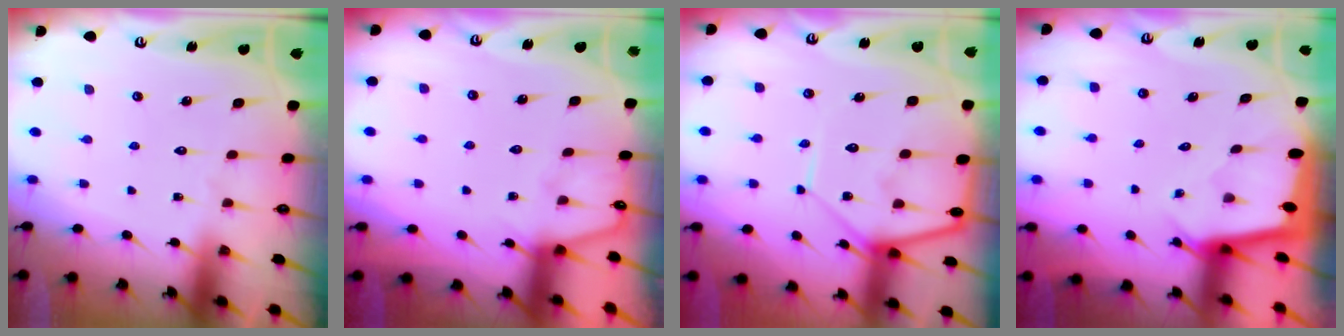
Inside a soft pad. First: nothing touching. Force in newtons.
{"total": 4.0, "press": 3.9, "slide": 0.6}
{"total": 10.3, "press": 10.3, "slide": 0.7}
{"total": 2.1, "press": 2.1, "slide": 0.1}